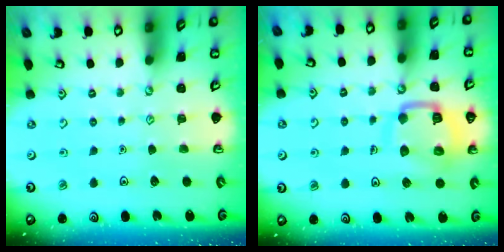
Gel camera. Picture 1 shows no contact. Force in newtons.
{"total": 12.6, "press": 12.5, "slide": 1.4}